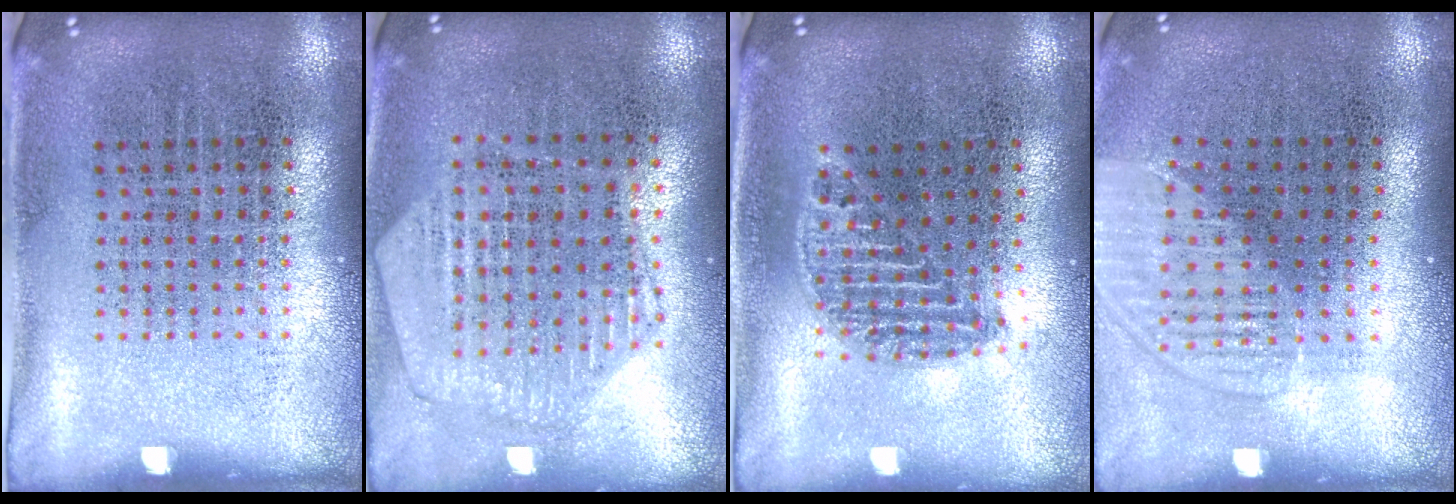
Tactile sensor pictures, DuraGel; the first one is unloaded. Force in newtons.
{"total": 1.1, "press": 1.1, "slide": 0.1}
{"total": 1.1, "press": 1.0, "slide": 0.4}
{"total": 1.4, "press": 1.3, "slide": 0.5}